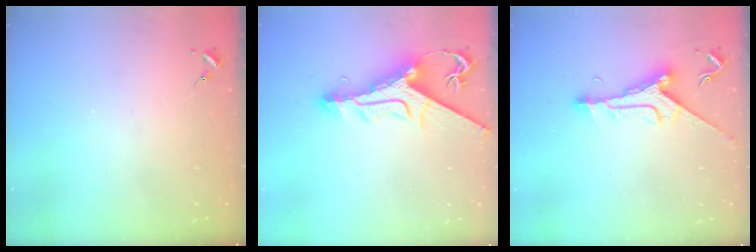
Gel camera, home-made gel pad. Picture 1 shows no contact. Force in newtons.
{"total": 14.7, "press": 14.6, "slide": 1.3}
{"total": 9.5, "press": 9.5, "slide": 0.6}